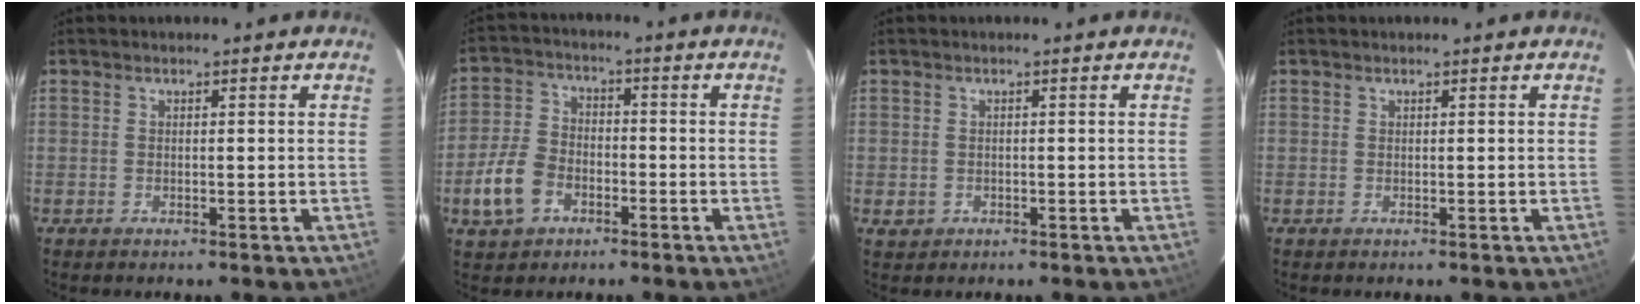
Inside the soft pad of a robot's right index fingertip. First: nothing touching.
{"total": 9.1, "force": [-4.1, 6.5, 4.9], "torque": [-0.121, 0.011, -0.077]}
{"total": 2.0, "force": [-0.4, 2.0, 0.3], "torque": [-0.007, 0.001, -0.002]}
{"total": 0.0}